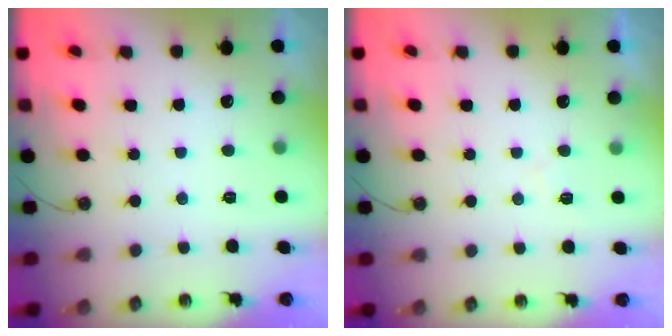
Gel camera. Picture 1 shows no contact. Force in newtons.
{"total": 4.8, "press": 4.7, "slide": 0.9}